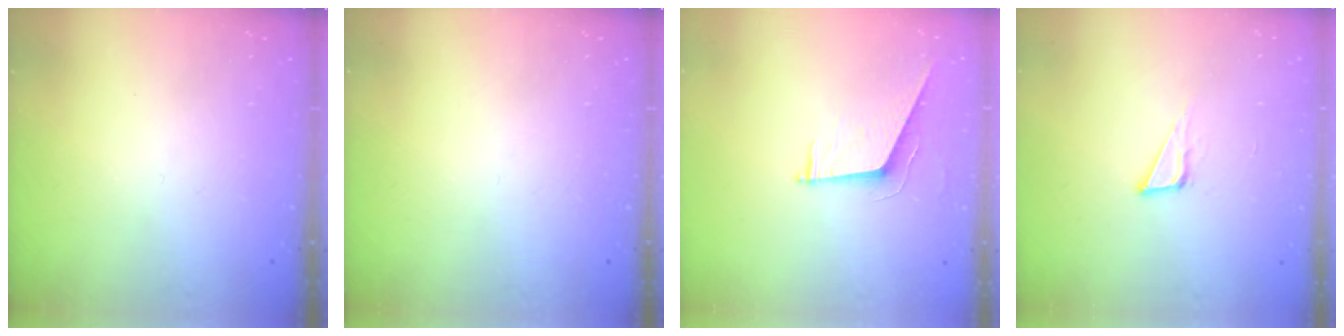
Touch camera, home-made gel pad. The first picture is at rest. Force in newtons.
{"total": 0.0}
{"total": 6.5, "press": 6.5, "slide": 0.2}
{"total": 6.4, "press": 6.4, "slide": 0.4}